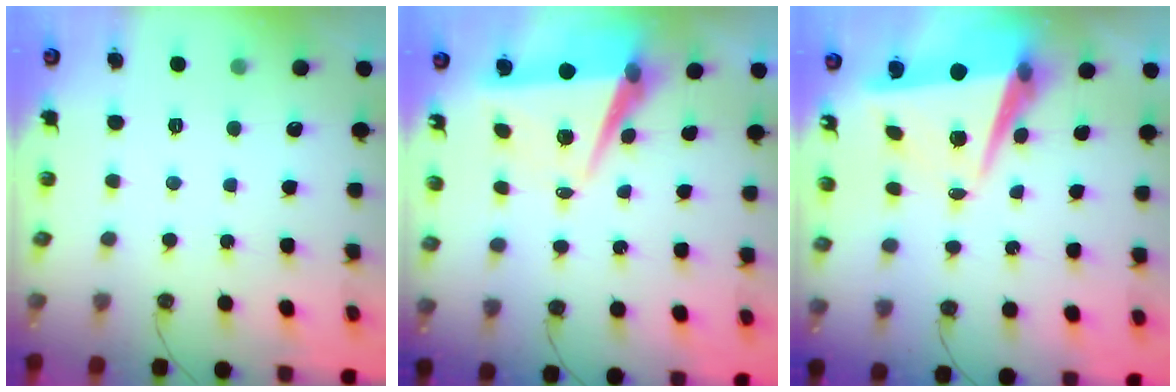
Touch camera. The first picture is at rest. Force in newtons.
{"total": 8.4, "press": 7.2, "slide": 4.4}
{"total": 8.7, "press": 8.3, "slide": 2.5}